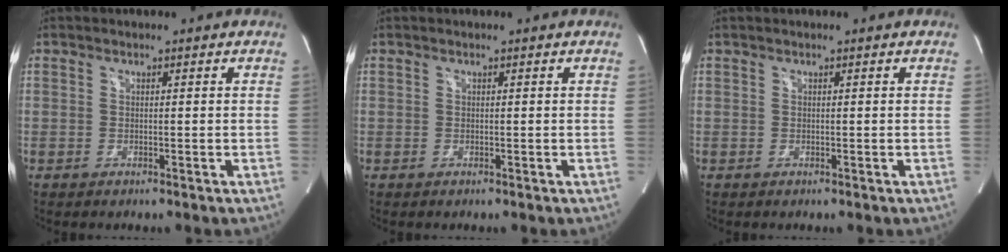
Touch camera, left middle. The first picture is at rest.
{"total": 0.0}
{"total": 0.0}